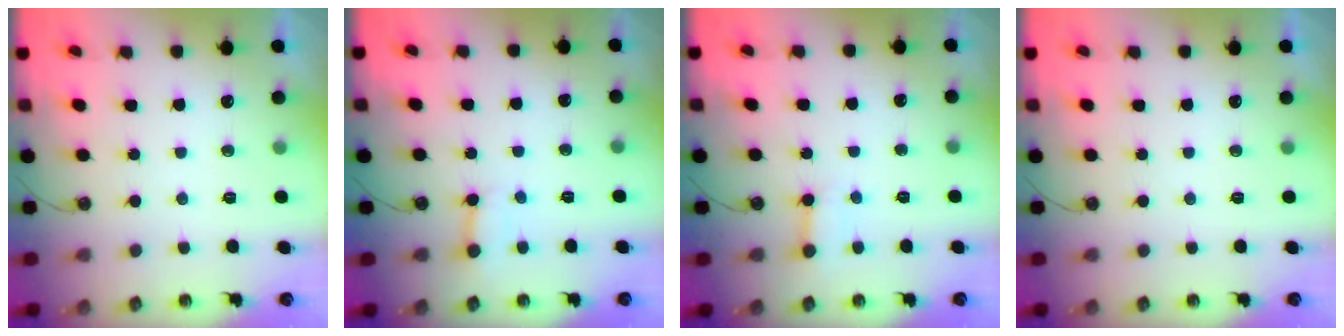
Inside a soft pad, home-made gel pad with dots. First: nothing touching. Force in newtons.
{"total": 2.8, "press": 2.8, "slide": 0.4}
{"total": 4.4, "press": 4.3, "slide": 0.5}
{"total": 0.0}